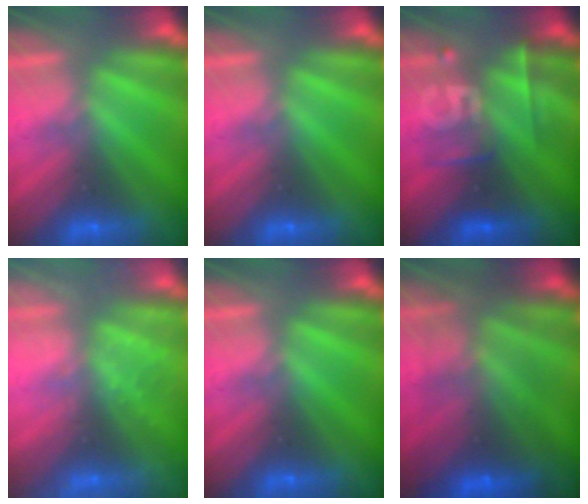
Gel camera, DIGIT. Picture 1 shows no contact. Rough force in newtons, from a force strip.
{"total": 0.0}
{"total": 2.4}
{"total": 2.4}
{"total": 0.0}
{"total": 5.7}